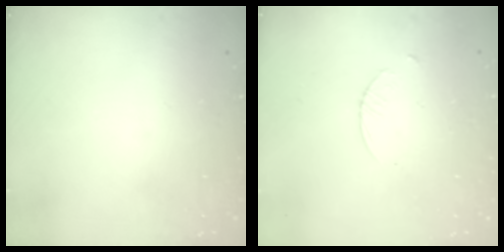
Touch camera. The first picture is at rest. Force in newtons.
{"total": 1.5, "press": 1.5, "slide": 0.2}